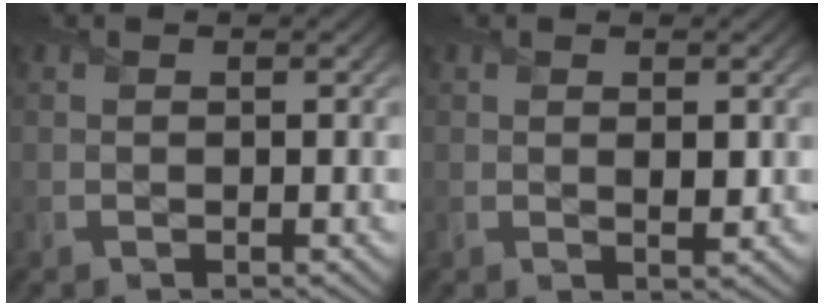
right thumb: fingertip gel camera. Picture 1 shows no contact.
{"total": 1.1, "force": [0.2, 0.4, 1.0], "torque": [-0.021, -0.005, 0.004]}